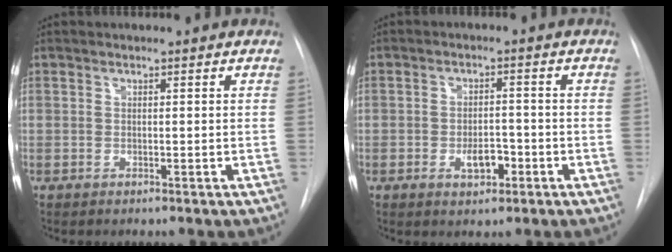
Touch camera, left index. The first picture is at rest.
{"total": 3.7, "force": [-1.6, 1.9, 2.7], "torque": [-0.041, 0.004, -0.019]}